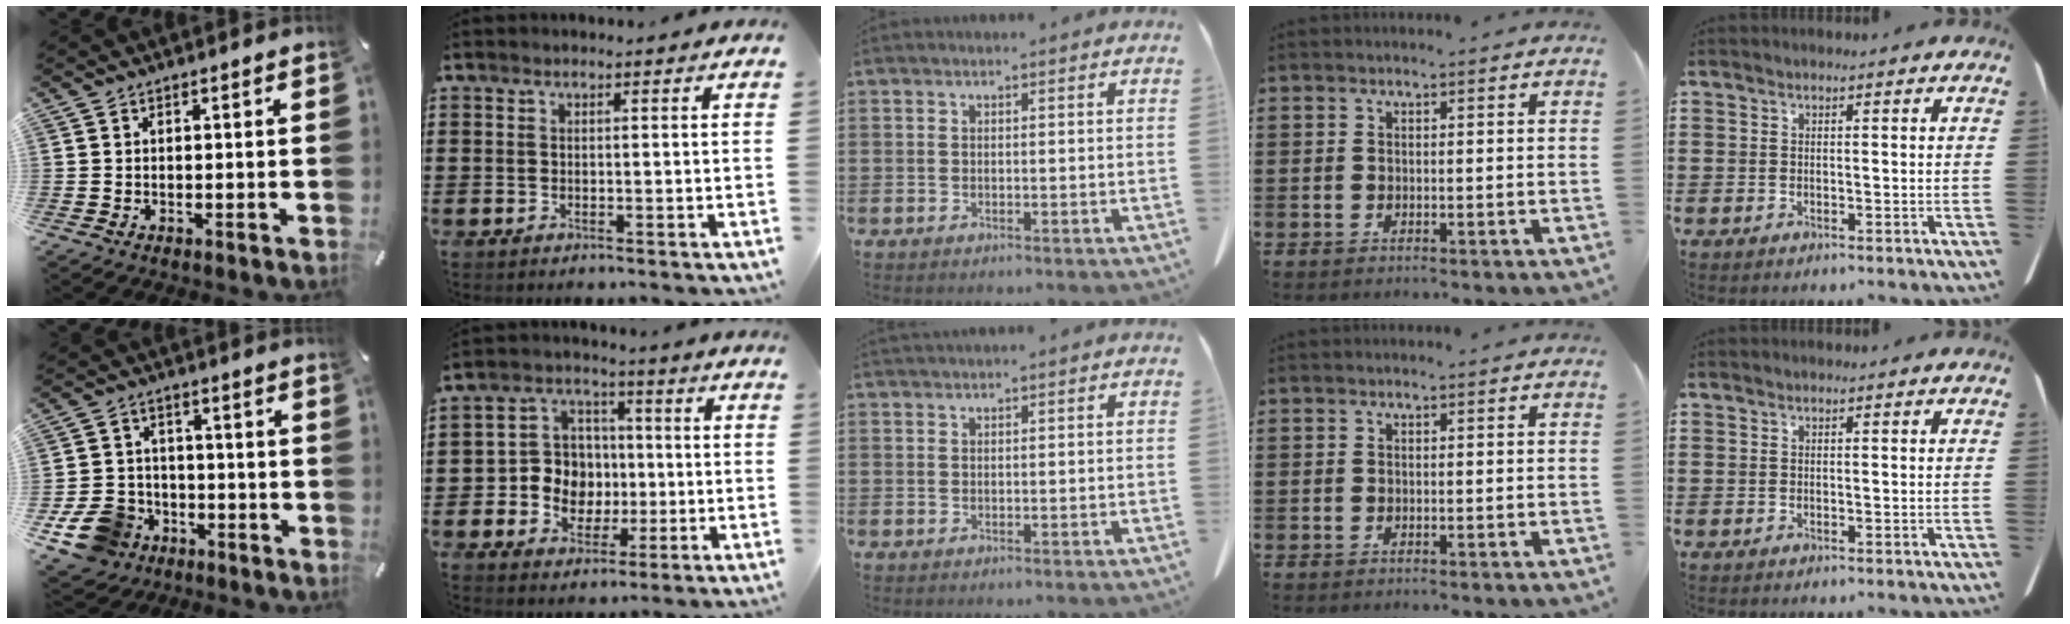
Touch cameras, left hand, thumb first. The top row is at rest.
{"thumb": {"total": 11.2, "force": [-5.2, 9.1, 3.9], "torque": [-0.091, 0.032, -0.092]}, "index": {"total": 7.7, "force": [-0.5, 7.3, 2.3], "torque": [-0.068, 0.013, -0.006]}, "middle": {"total": 0.6, "force": [0.6, -0.1, 0.1], "torque": [-0.003, -0.002, 0.012]}}